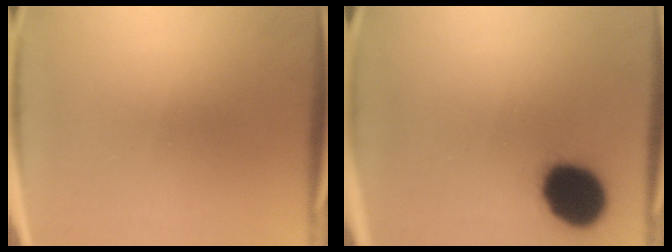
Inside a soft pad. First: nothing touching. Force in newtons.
{"total": 17.5}